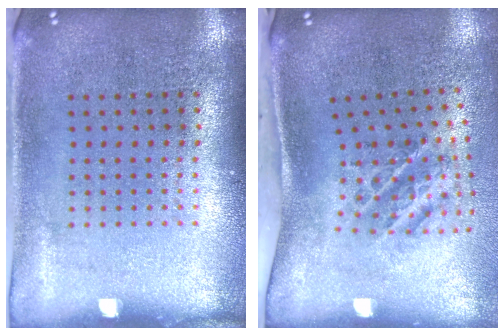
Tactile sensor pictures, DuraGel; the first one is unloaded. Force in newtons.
{"total": 1.6, "press": 1.2, "slide": 1.1}